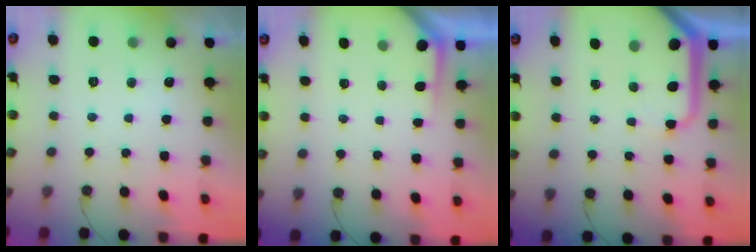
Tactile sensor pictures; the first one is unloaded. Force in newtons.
{"total": 1.9, "press": 1.9, "slide": 0.2}
{"total": 9.9, "press": 9.8, "slide": 1.1}